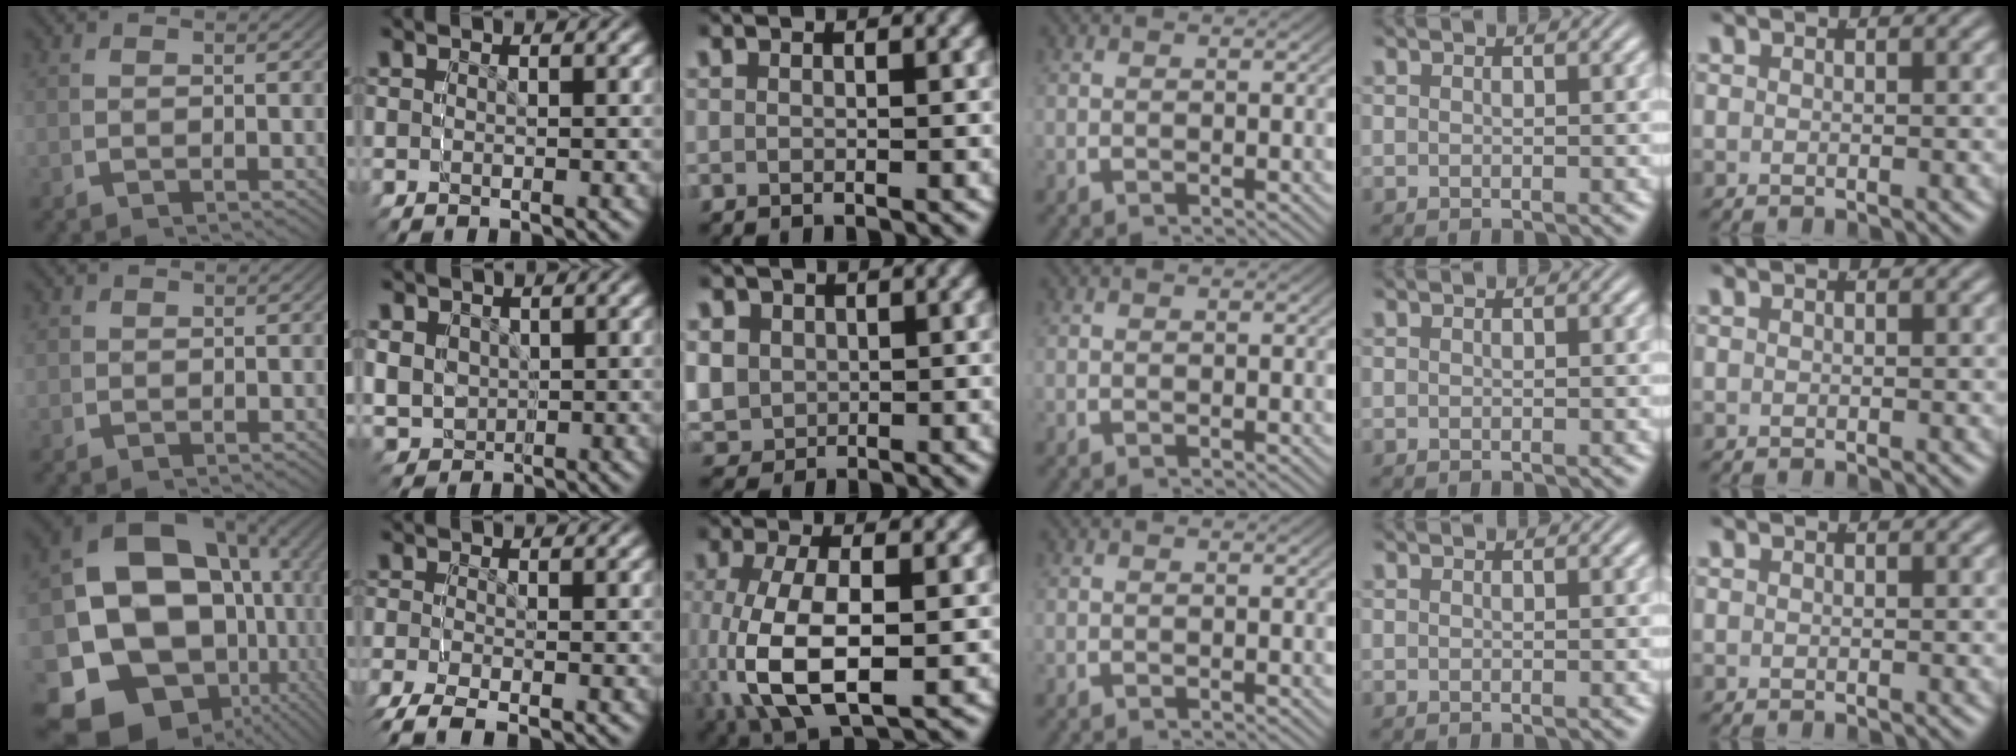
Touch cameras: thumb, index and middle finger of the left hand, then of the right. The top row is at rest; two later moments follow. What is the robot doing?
{"motion": "grasp_and_lifting", "object": "cloth"}